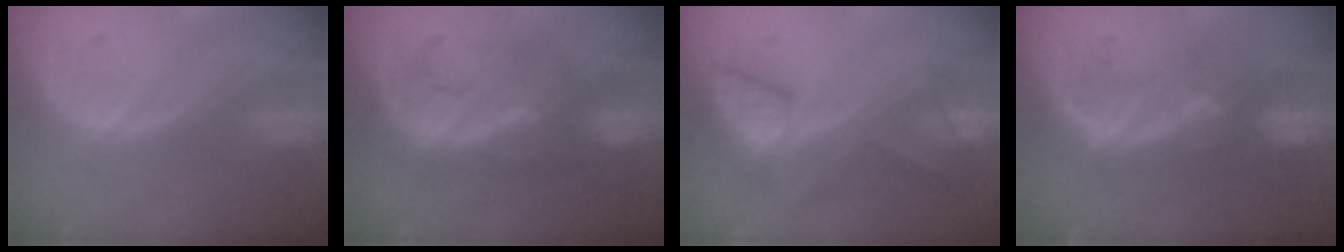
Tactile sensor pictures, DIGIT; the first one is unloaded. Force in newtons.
{"total": 8.0, "press": 7.9, "slide": 1.5}
{"total": 7.5, "press": 7.4, "slide": 1.1}
{"total": 9.9, "press": 8.4, "slide": 5.1}